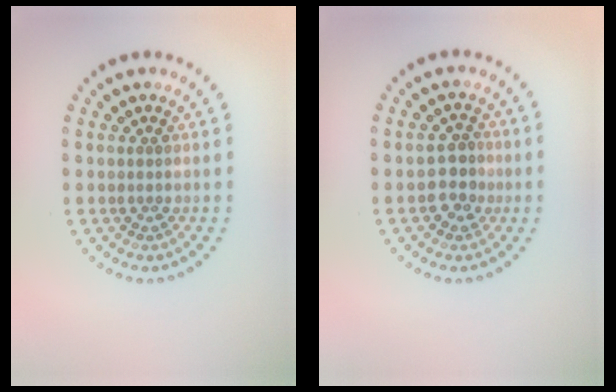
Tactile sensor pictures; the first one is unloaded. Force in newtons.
{"total": 2.6, "press": 2.5, "slide": 0.7}